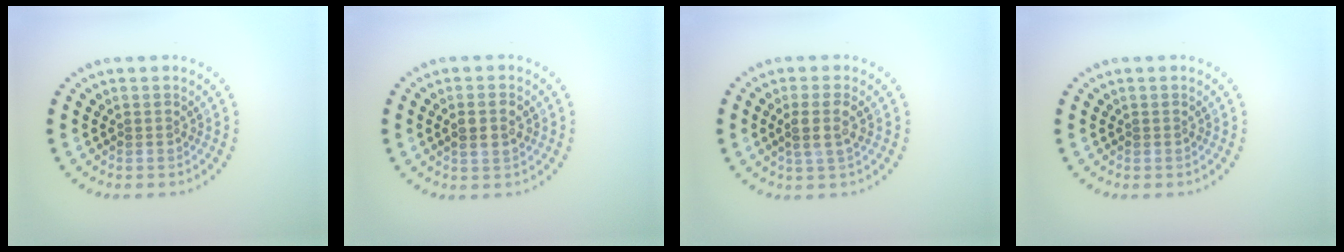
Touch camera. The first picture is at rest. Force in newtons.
{"total": 2.3, "press": 2.3, "slide": 0.4}
{"total": 2.2, "press": 2.0, "slide": 0.9}
{"total": 0.0}